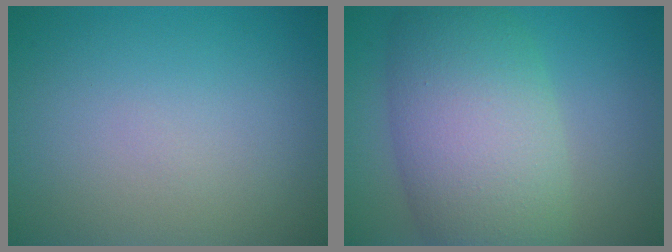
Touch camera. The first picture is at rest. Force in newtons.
{"total": 10.1, "press": 10.1, "slide": 0.1}